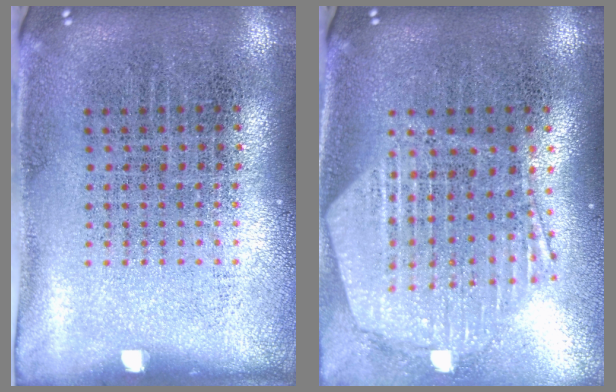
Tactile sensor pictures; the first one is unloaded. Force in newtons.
{"total": 1.4, "press": 1.4, "slide": 0.4}